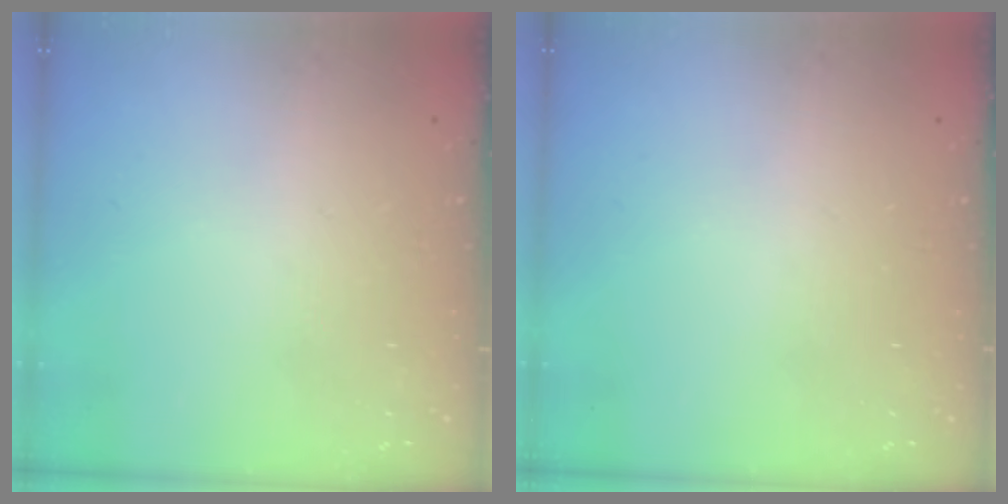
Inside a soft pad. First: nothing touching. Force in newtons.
{"total": 0.0}